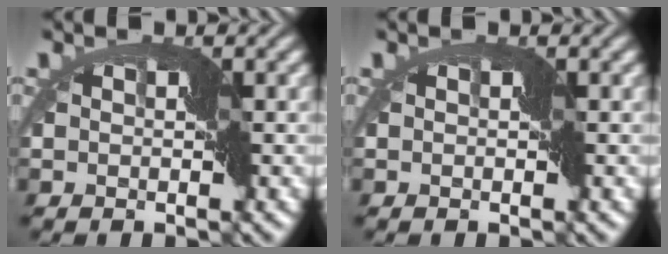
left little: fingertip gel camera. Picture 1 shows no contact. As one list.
[{"total": 0.0}]